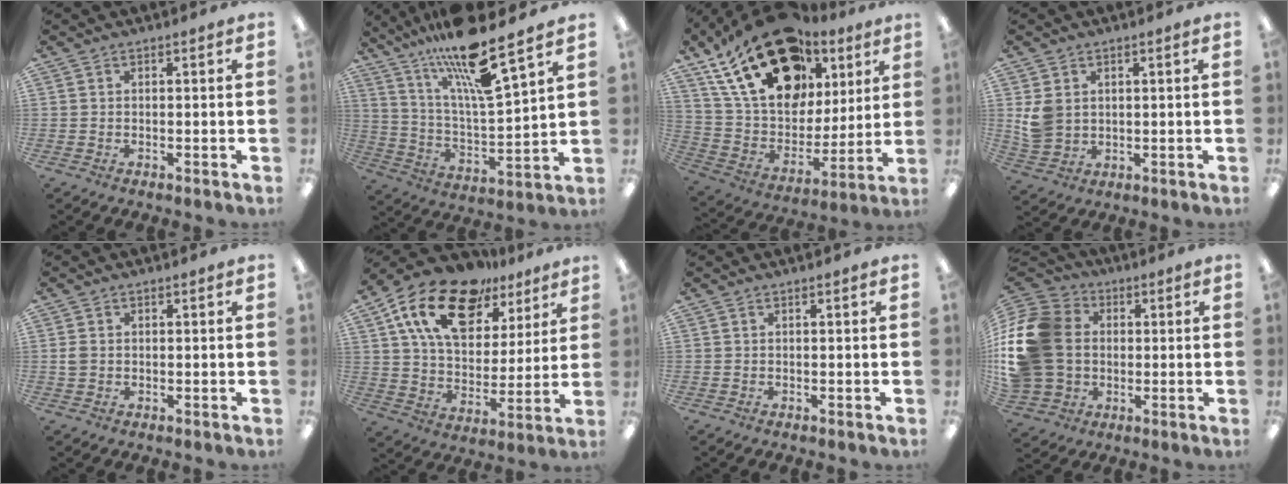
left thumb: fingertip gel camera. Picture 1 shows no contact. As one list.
[{"total": 16.6, "force": [13.4, 1.5, 9.7], "torque": [-0.186, -0.087, 0.221]}, {"total": 27.3, "force": [15.1, 16.0, 16.1], "torque": [-0.290, -0.075, 0.278]}, {"total": 5.9, "force": [1.7, 4.8, 3.0], "torque": [-0.062, 0.006, 0.035]}, {"total": 1.9, "force": [0.1, 1.5, 1.1], "torque": [-0.015, 0.000, -0.001]}, {"total": 20.0, "force": [12.2, 11.1, 11.4], "torque": [-0.209, -0.051, 0.220]}, {"total": 0.0}, {"total": 21.6, "force": [1.4, 17.5, 12.6], "torque": [-0.271, 0.019, 0.033]}]